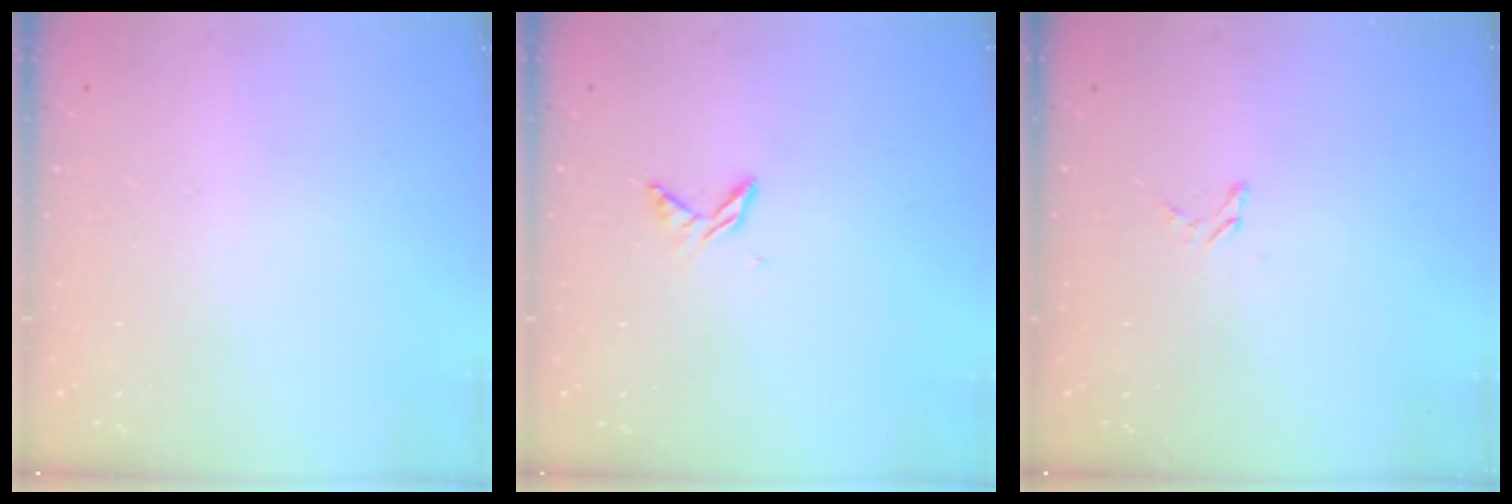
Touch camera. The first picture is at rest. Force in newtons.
{"total": 6.0, "press": 6.0, "slide": 0.7}
{"total": 2.4, "press": 2.4, "slide": 0.2}